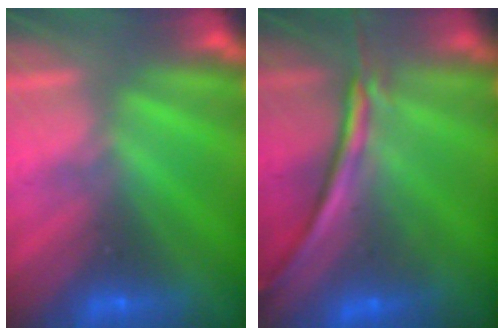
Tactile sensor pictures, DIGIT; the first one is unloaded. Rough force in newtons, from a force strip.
{"total": 7.2}